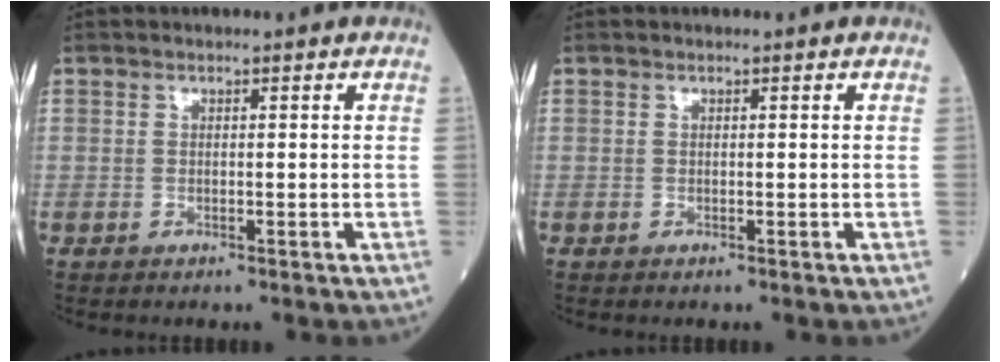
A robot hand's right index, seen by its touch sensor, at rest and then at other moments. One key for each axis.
{"total": 0.0}